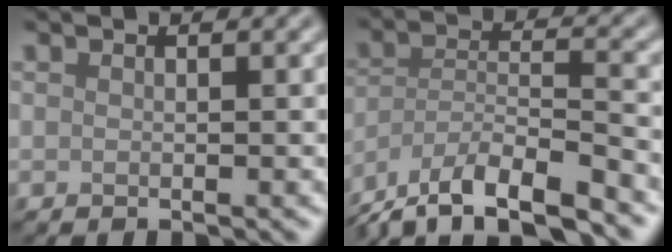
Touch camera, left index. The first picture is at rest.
{"total": 10.0, "force": [-8.5, 2.4, 4.7], "torque": [-0.074, -0.013, -0.144]}